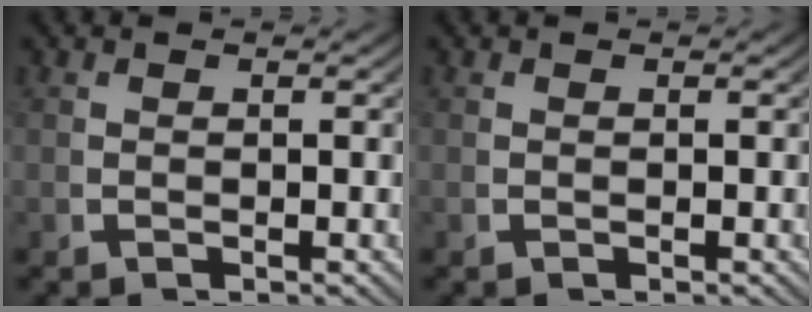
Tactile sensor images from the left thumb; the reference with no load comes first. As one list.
[{"total": 0.0}]